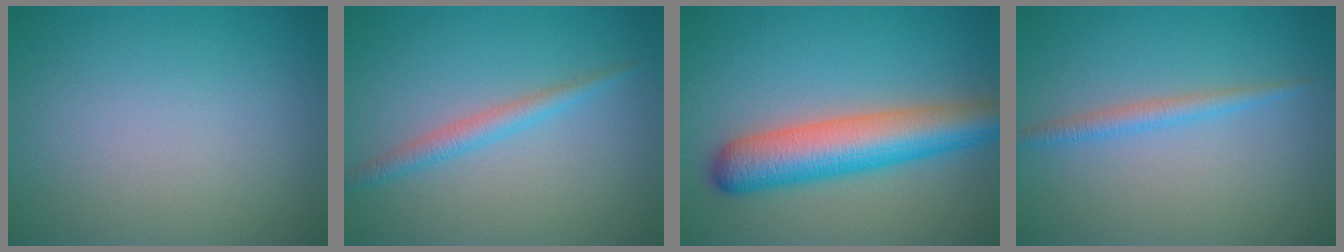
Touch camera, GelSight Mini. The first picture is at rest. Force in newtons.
{"total": 2.0, "press": 2.0, "slide": 0.0}
{"total": 7.5, "press": 7.5, "slide": 0.3}
{"total": 1.7, "press": 1.7, "slide": 0.1}